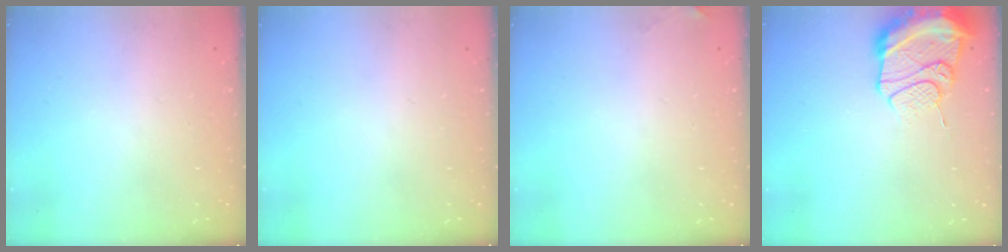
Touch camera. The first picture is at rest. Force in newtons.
{"total": 0.0}
{"total": 3.6, "press": 3.3, "slide": 1.6}
{"total": 15.5, "press": 15.3, "slide": 2.9}